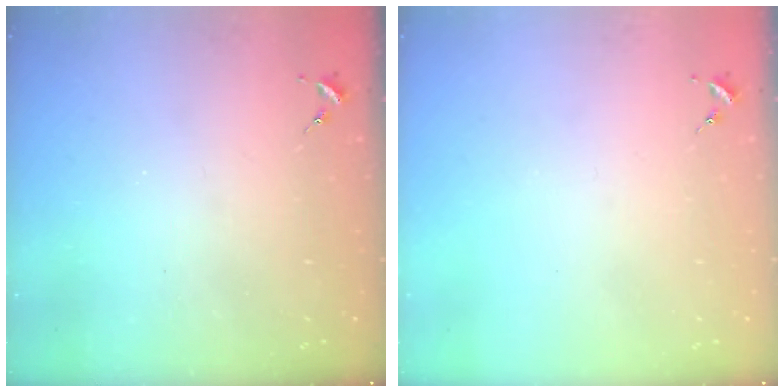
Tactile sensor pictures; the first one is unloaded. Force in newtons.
{"total": 0.0}